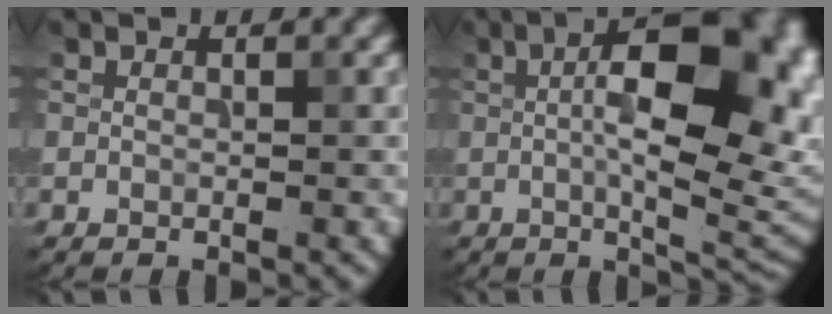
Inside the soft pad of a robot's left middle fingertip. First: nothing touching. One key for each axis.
{"total": 15.5, "fx": 1.7, "fy": 6.9, "fz": 13.8, "tx": -0.158, "ty": 0.019, "tz": 0.020}